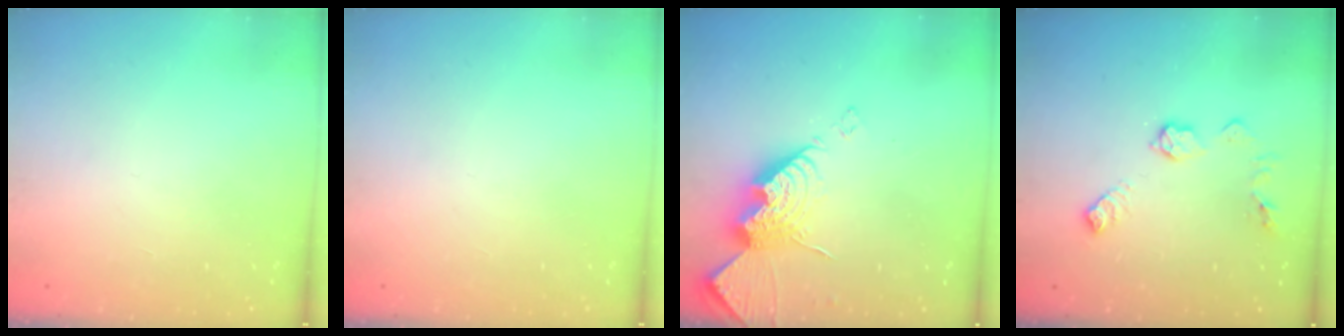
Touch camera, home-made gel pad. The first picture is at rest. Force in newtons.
{"total": 0.0}
{"total": 14.5, "press": 14.4, "slide": 1.2}
{"total": 9.0, "press": 9.0, "slide": 0.4}